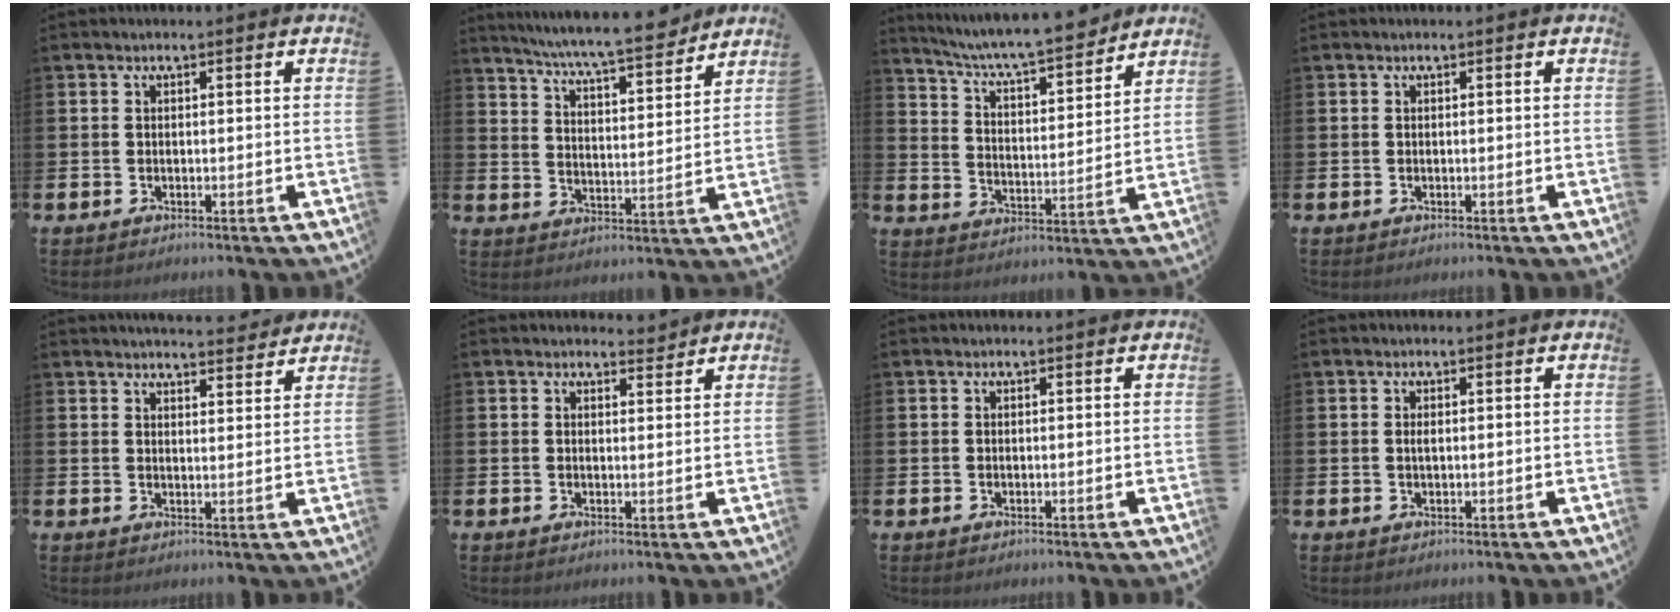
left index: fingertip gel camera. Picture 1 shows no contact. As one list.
[{"total": 8.0, "force": [7.5, 0.3, 3.0], "torque": [-0.079, -0.049, 0.130]}, {"total": 7.3, "force": [6.9, 0.5, 2.5], "torque": [-0.081, -0.053, 0.117]}, {"total": 0.0}, {"total": 3.9, "force": [3.9, 0.2, 0.2], "torque": [-0.003, -0.024, 0.069]}, {"total": 2.2, "force": [2.2, 0.5, 0.1], "torque": [0.003, -0.010, 0.038]}, {"total": 0.0}, {"total": 0.8, "force": [0.2, 0.2, 0.7], "torque": [-0.014, 0.002, 0.002]}]